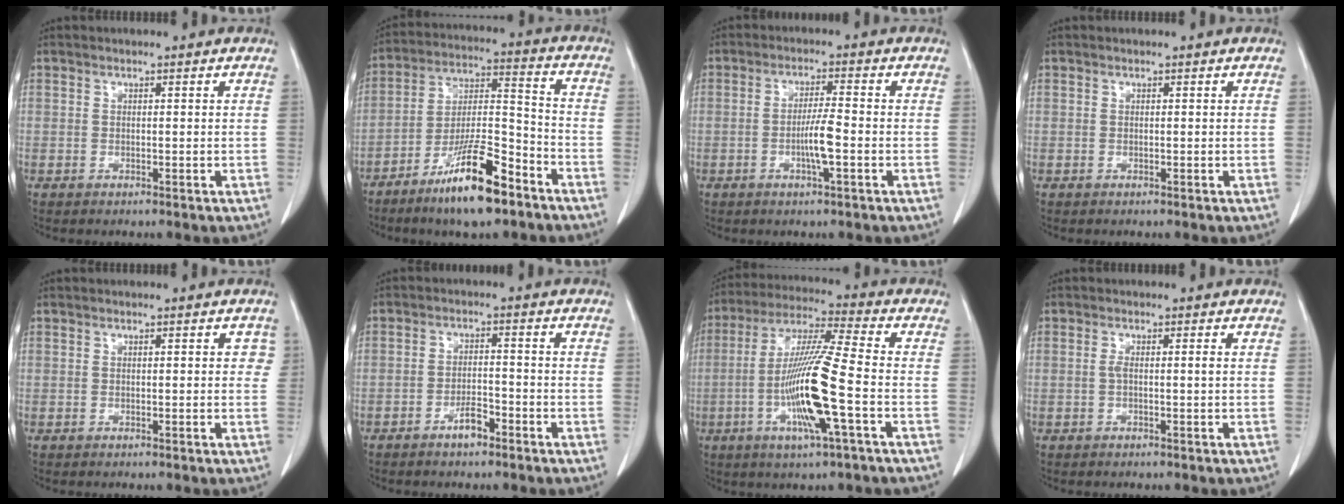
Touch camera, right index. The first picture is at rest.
{"total": 14.5, "force": [-9.5, 2.7, 10.7], "torque": [-0.193, -0.008, -0.165]}
{"total": 4.6, "force": [-1.3, 0.1, 4.4], "torque": [-0.083, -0.003, -0.024]}
{"total": 0.0}
{"total": 1.8, "force": [0.4, 1.0, 1.5], "torque": [-0.009, 0.006, 0.000]}
{"total": 3.3, "force": [-2.3, 1.0, 2.2], "torque": [-0.033, 0.006, -0.039]}
{"total": 14.4, "force": [-3.7, 0.0, 13.9], "torque": [-0.279, -0.010, -0.075]}
{"total": 1.3, "force": [-0.1, -0.1, 1.3], "torque": [-0.028, 0.000, -0.002]}